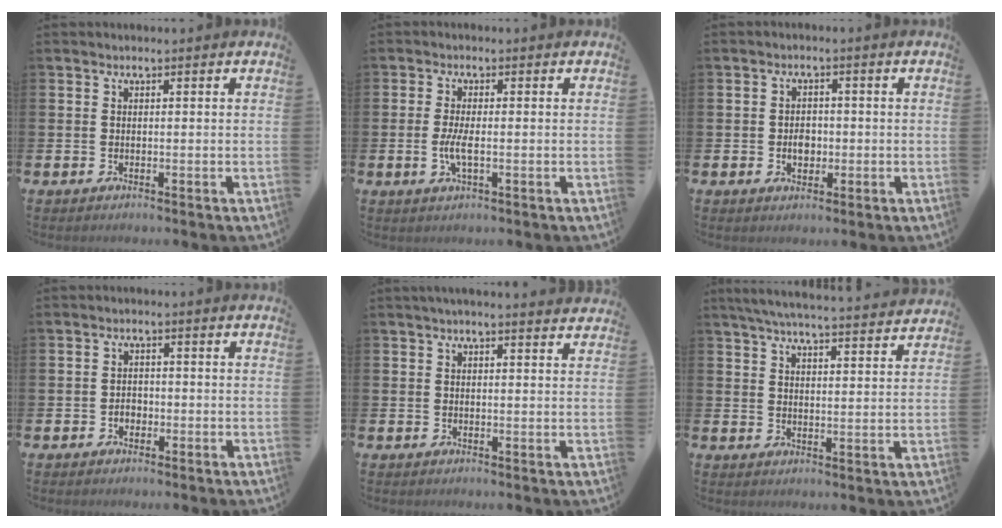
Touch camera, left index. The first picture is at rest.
{"total": 2.9, "force": [-0.6, 0.8, 2.8], "torque": [-0.053, 0.002, -0.010]}
{"total": 2.6, "force": [-0.3, 2.0, 1.6], "torque": [-0.013, -0.003, -0.013]}
{"total": 1.7, "force": [-0.6, 1.4, 0.7], "torque": [-0.003, 0.000, -0.016]}
{"total": 2.3, "force": [2.2, -0.4, 0.4], "torque": [-0.008, -0.011, 0.040]}
{"total": 6.0, "force": [5.7, 0.0, 1.6], "torque": [-0.044, -0.038, 0.100]}